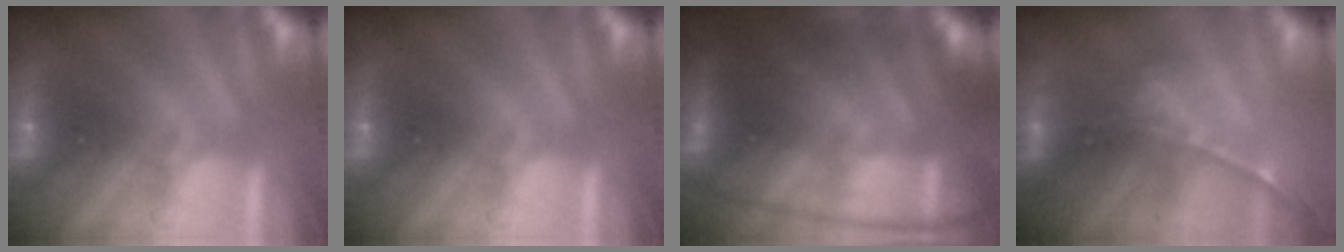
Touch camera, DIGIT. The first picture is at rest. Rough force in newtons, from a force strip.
{"total": 0.0}
{"total": 8.1}
{"total": 1.7}